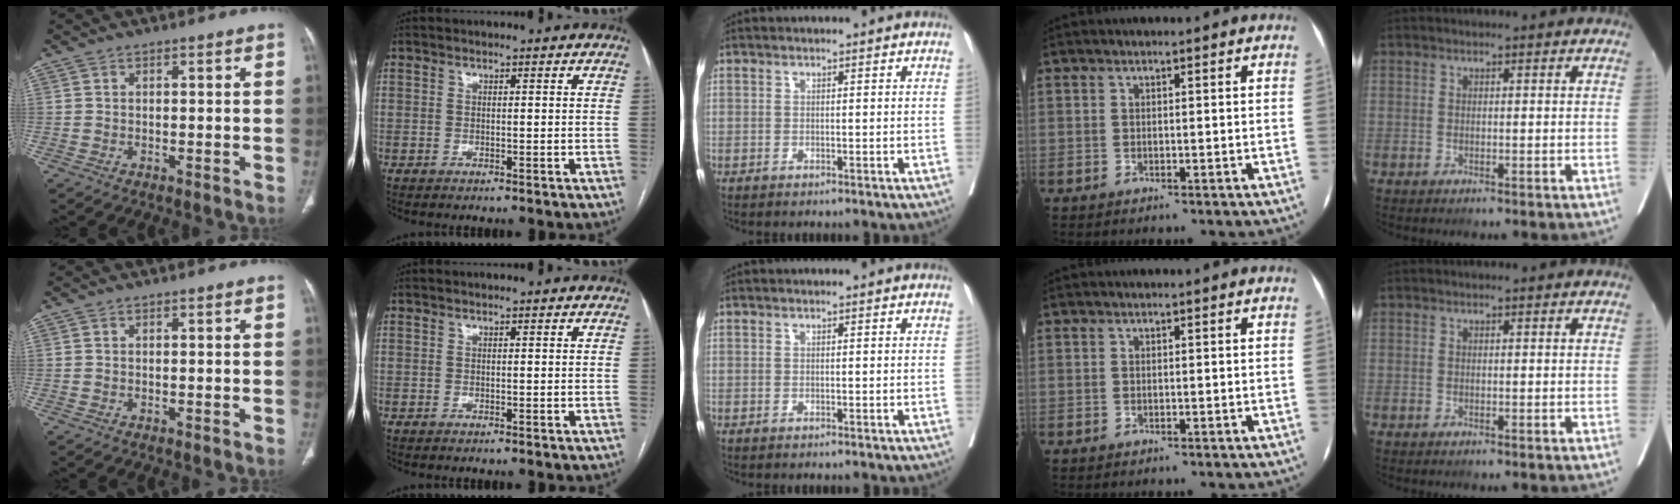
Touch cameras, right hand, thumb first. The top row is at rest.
{}